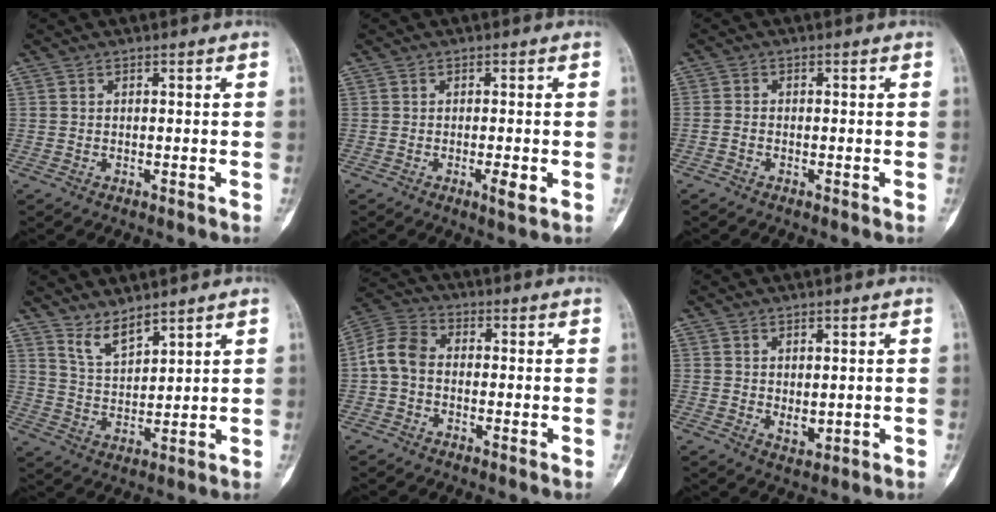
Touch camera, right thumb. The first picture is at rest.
{"total": 2.6, "force": [-0.8, 0.5, 2.4], "torque": [-0.042, -0.006, -0.013]}
{"total": 1.2, "force": [-0.6, 0.8, 0.6], "torque": [-0.013, 0.003, -0.015]}
{"total": 5.8, "force": [5.0, 1.7, 2.5], "torque": [-0.041, -0.045, 0.107]}
{"total": 7.1, "force": [-0.6, 5.2, 4.8], "torque": [-0.088, 0.021, -0.027]}
{"total": 2.8, "force": [0.5, 1.7, 2.2], "torque": [-0.026, -0.012, 0.016]}